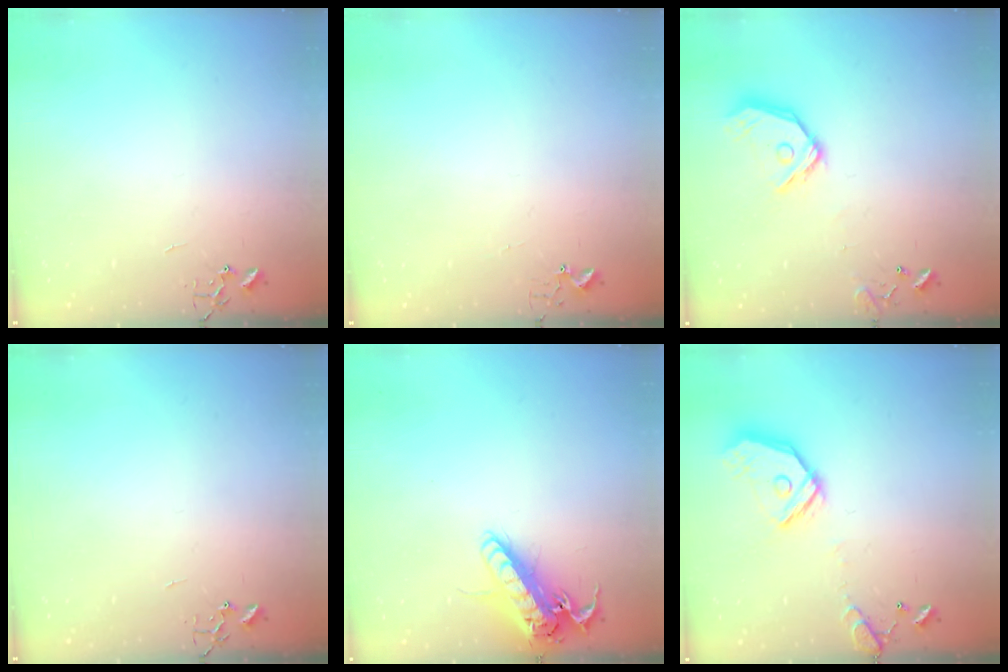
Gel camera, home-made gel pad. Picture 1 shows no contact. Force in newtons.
{"total": 2.7, "press": 2.7, "slide": 0.3}
{"total": 14.2, "press": 14.0, "slide": 2.3}
{"total": 0.0}
{"total": 17.4, "press": 17.1, "slide": 3.3}
{"total": 16.3, "press": 16.1, "slide": 2.4}